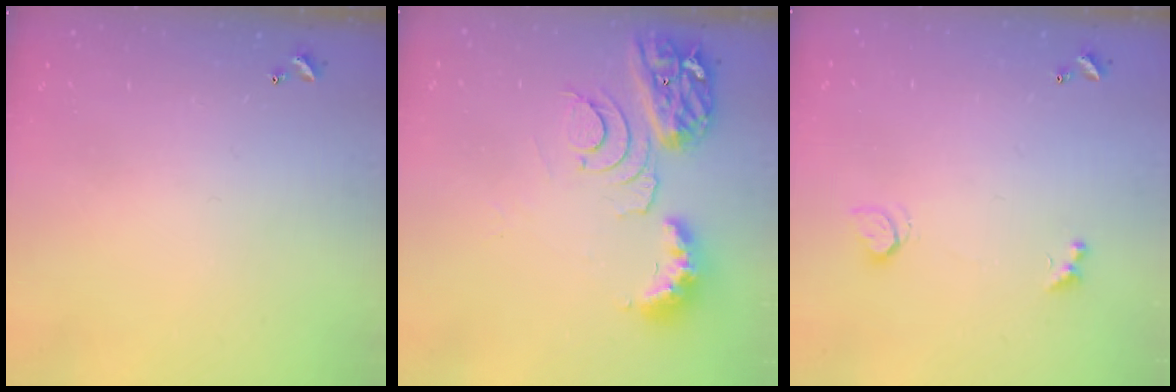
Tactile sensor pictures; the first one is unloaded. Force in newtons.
{"total": 10.1, "press": 10.0, "slide": 1.2}
{"total": 1.8, "press": 1.8, "slide": 0.5}